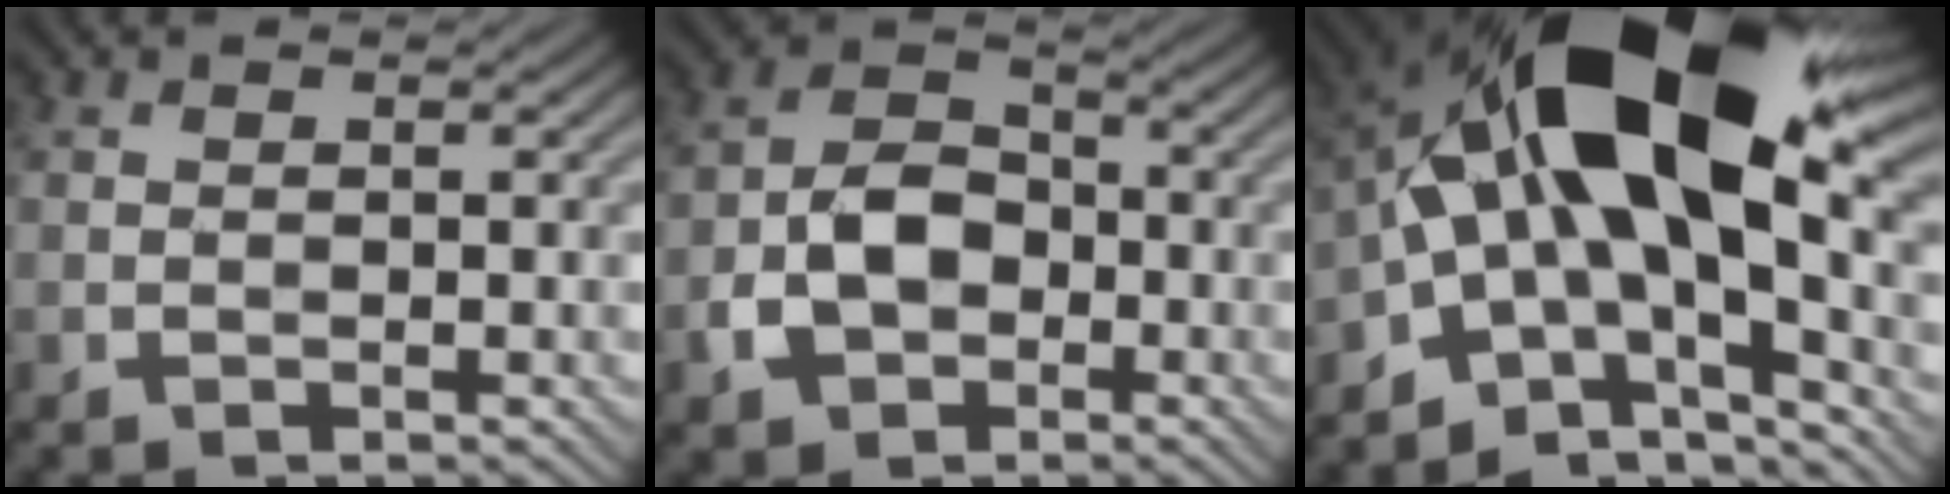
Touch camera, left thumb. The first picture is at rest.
{"total": 6.4, "force": [-2.2, 4.7, 3.7], "torque": [-0.072, 0.000, -0.046]}
{"total": 18.7, "force": [1.4, 9.3, 16.2], "torque": [-0.269, 0.013, 0.018]}